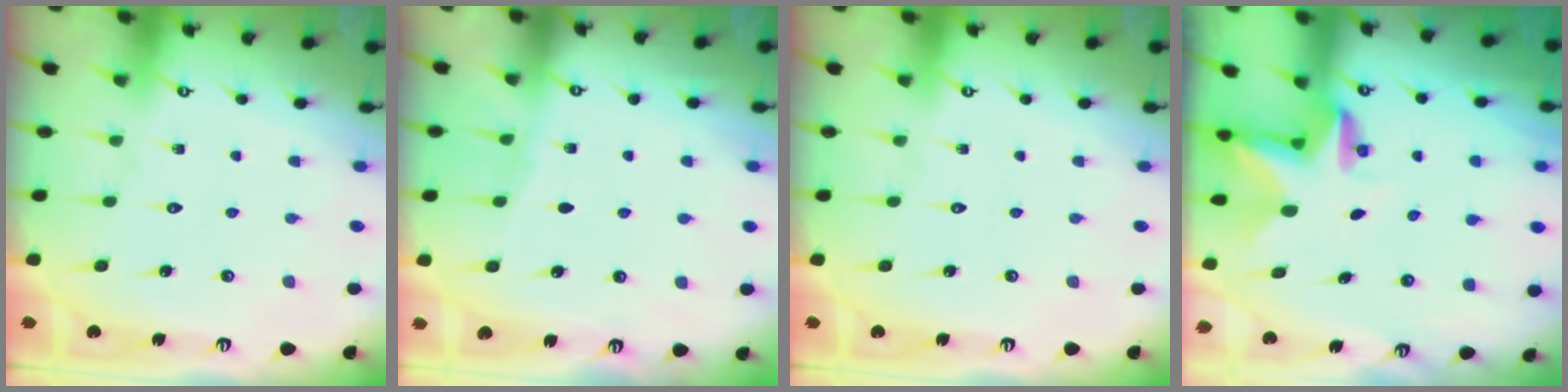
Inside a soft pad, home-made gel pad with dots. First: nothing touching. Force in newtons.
{"total": 3.4, "press": 3.4, "slide": 0.5}
{"total": 0.0}
{"total": 3.0, "press": 3.0, "slide": 0.1}